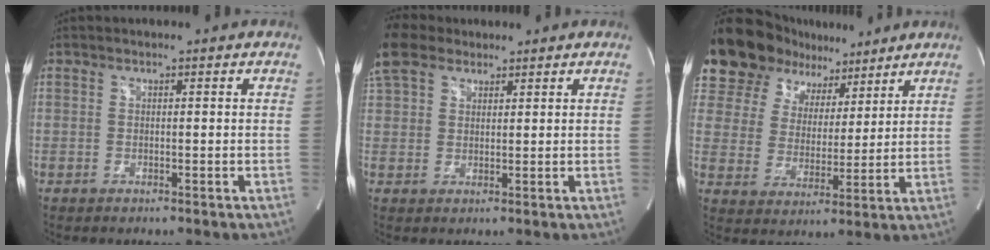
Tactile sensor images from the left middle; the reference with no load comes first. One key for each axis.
{"total": 6.7, "fx": 5.6, "fy": 2.8, "fz": 2.5, "tx": -0.078, "ty": 0.024, "tz": 0.119}
{"total": 16.0, "fx": 12.4, "fy": 8.5, "fz": 5.7, "tx": -0.117, "ty": 0.038, "tz": 0.211}